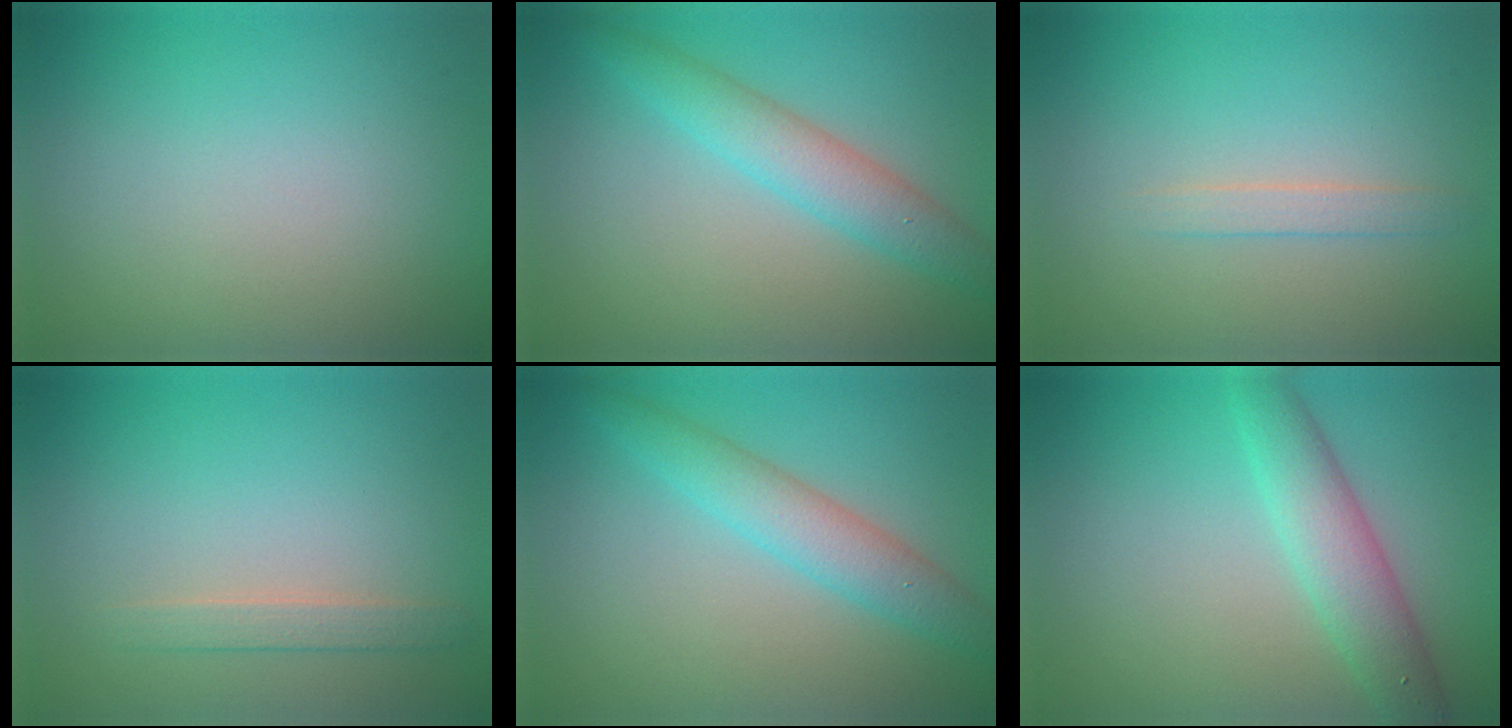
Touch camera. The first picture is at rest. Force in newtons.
{"total": 3.6, "press": 3.6, "slide": 0.1}
{"total": 1.2, "press": 1.2, "slide": 0.0}
{"total": 1.5, "press": 1.5, "slide": 0.1}
{"total": 3.6, "press": 3.6, "slide": 0.1}
{"total": 4.1, "press": 4.1, "slide": 0.0}